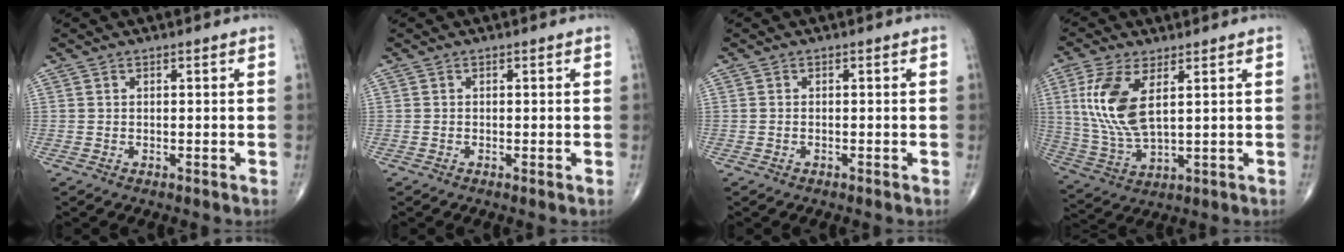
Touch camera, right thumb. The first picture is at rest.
{"total": 0.0}
{"total": 0.0}
{"total": 12.4, "force": [3.6, 5.3, 10.6], "torque": [-0.236, -0.013, 0.082]}